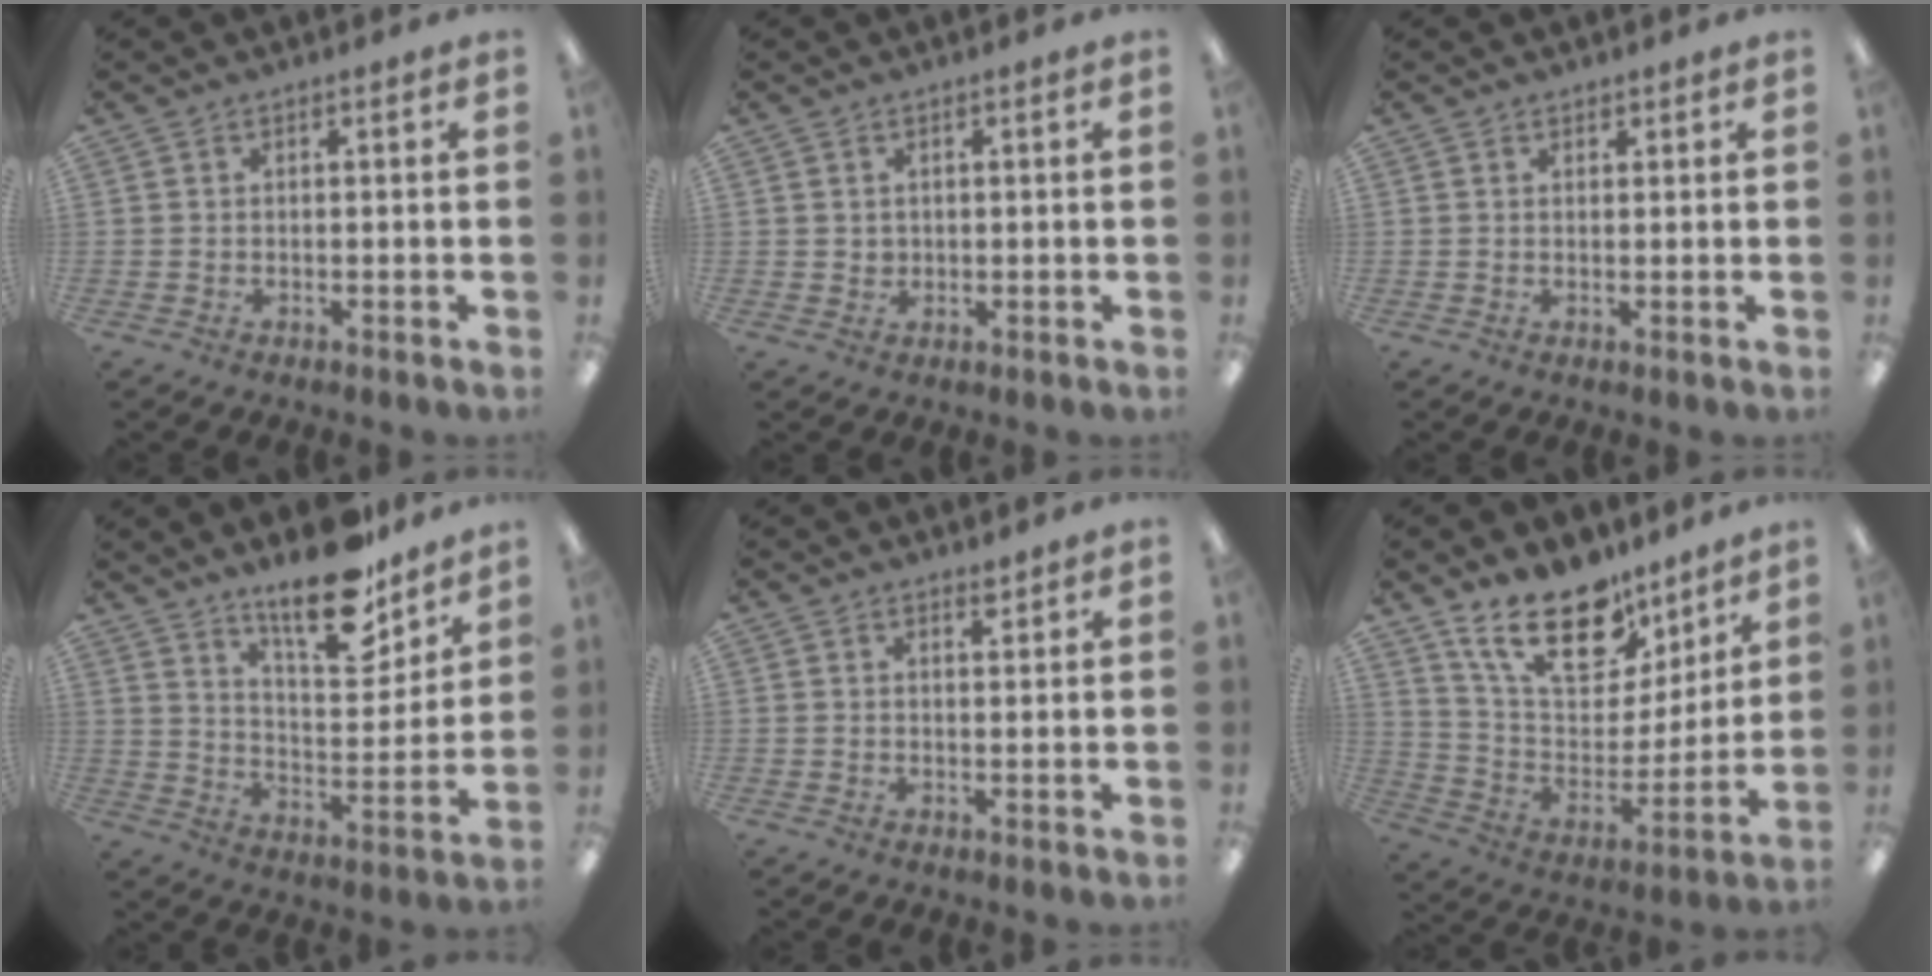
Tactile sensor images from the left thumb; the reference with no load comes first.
{"total": 1.8, "force": [0.9, 1.6, 0.1], "torque": [-0.004, 0.002, 0.016]}
{"total": 1.3, "force": [1.0, 0.8, 0.0], "torque": [0.000, 0.000, 0.019]}
{"total": 17.6, "force": [13.7, 6.1, 9.2], "torque": [-0.133, -0.093, 0.231]}
{"total": 1.9, "force": [1.7, 0.8, 0.5], "torque": [0.004, -0.009, 0.028]}
{"total": 20.3, "force": [14.5, 9.9, 10.2], "torque": [-0.177, -0.091, 0.262]}